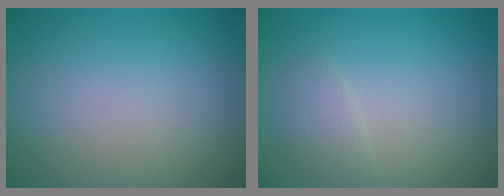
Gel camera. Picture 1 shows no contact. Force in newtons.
{"total": 1.5, "press": 1.5, "slide": 0.1}